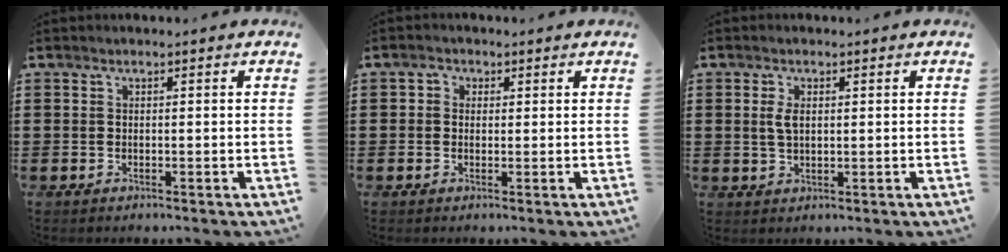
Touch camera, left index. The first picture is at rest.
{"total": 1.3, "force": [0.0, 1.3, 0.3], "torque": [-0.009, 0.008, -0.003]}
{"total": 2.8, "force": [0.6, 1.3, 2.4], "torque": [-0.051, 0.007, 0.010]}